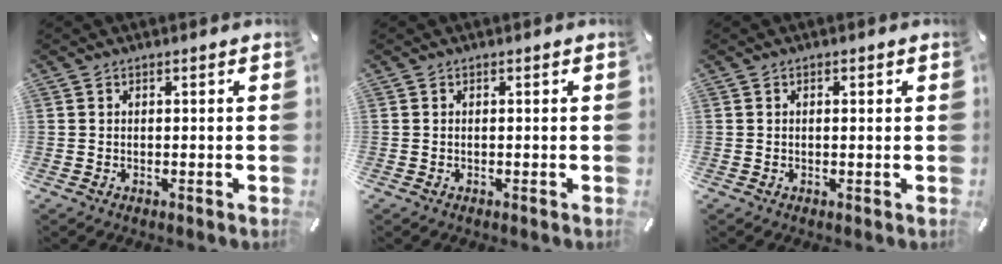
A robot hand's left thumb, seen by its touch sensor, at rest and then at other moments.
{"total": 0.0}
{"total": 0.8, "force": [0.1, 0.4, 0.7], "torque": [-0.014, 0.002, 0.000]}